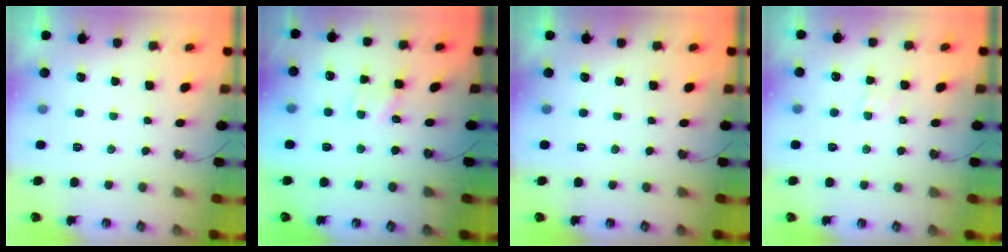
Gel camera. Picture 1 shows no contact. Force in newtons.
{"total": 1.8, "press": 1.8, "slide": 0.2}
{"total": 0.0}
{"total": 3.9, "press": 3.9, "slide": 0.6}